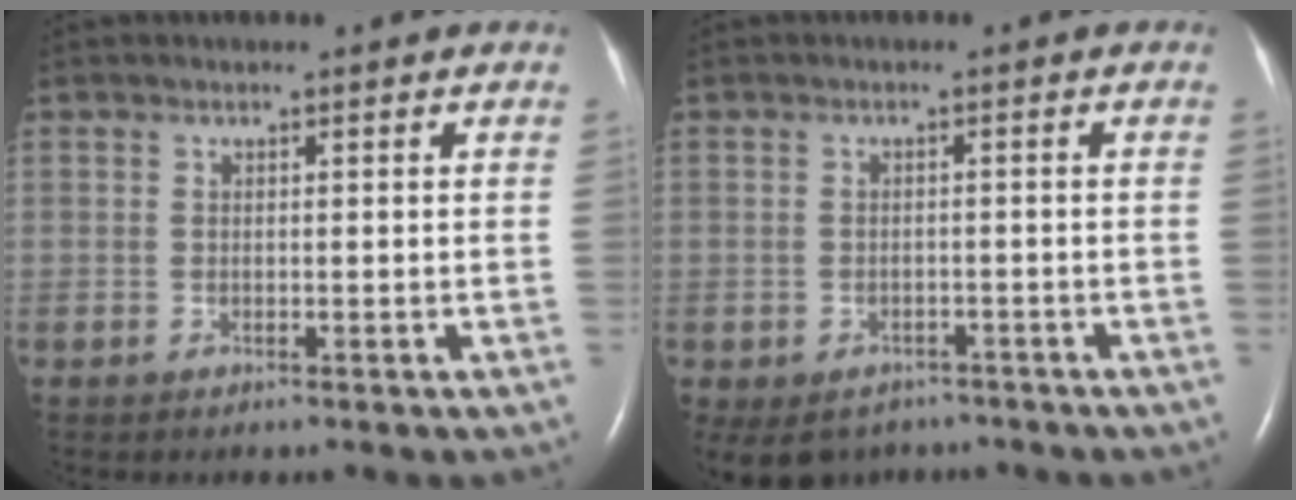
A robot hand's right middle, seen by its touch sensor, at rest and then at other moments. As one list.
[{"total": 7.9, "force": [-6.0, 4.9, 1.7], "torque": [-0.035, 0.005, -0.075]}]